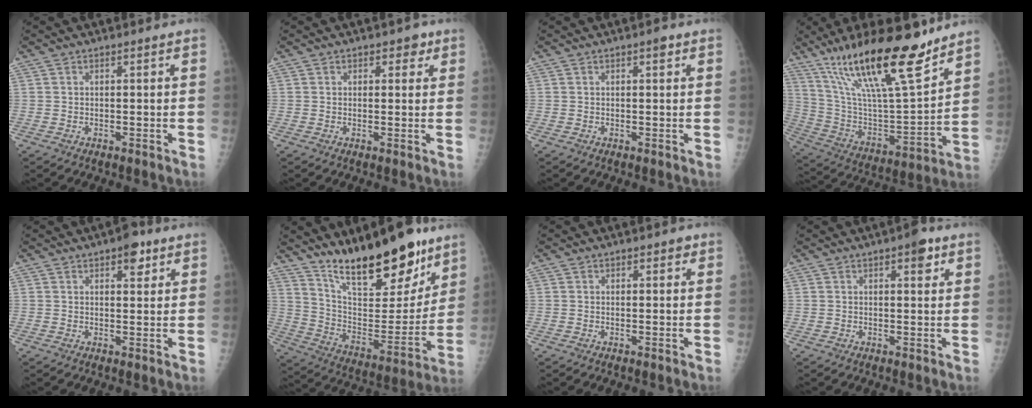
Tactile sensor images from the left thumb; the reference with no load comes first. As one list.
[{"total": 2.6, "force": [1.3, 1.8, 1.3], "torque": [0.008, -0.003, 0.012]}, {"total": 1.3, "force": [0.7, 0.5, 1.0], "torque": [-0.011, 0.001, 0.007]}, {"total": 25.4, "force": [17.1, 5.4, 17.9], "torque": [-0.291, -0.067, 0.305]}, {"total": 4.5, "force": [2.5, 2.1, 3.0], "torque": [-0.023, -0.009, 0.030]}, {"total": 23.5, "force": [17.2, 7.9, 13.8], "torque": [-0.167, -0.093, 0.286]}, {"total": 1.4, "force": [0.7, 0.9, 0.7], "torque": [0.005, -0.001, 0.005]}, {"total": 3.6, "force": [1.9, 1.5, 2.7], "torque": [-0.023, -0.004, 0.021]}]